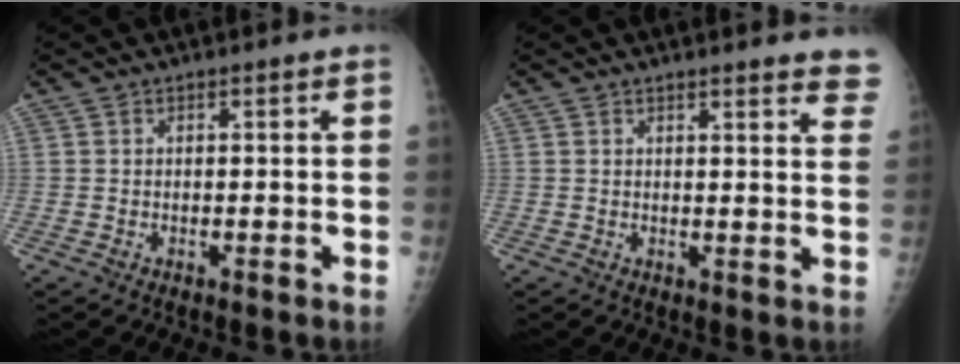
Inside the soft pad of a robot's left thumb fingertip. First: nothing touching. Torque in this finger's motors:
{"motor_torque": [0.05, 0.02, 0.11, 0.06, 0.06]}